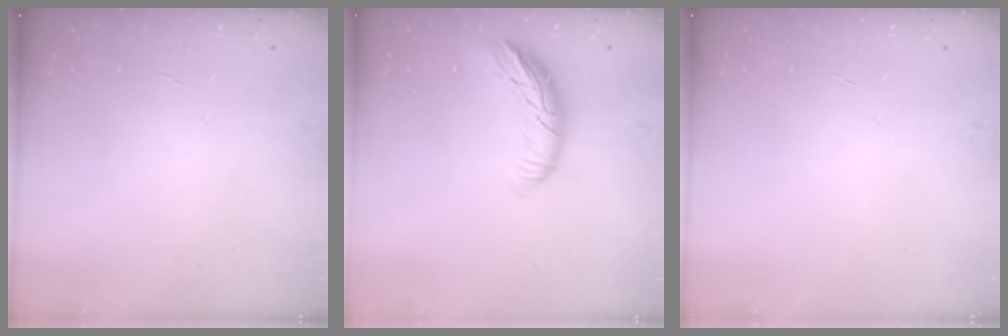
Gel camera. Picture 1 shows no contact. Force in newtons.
{"total": 9.9, "press": 9.9, "slide": 0.4}
{"total": 0.0}